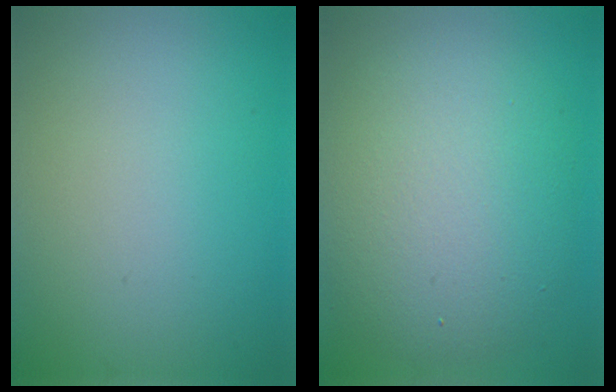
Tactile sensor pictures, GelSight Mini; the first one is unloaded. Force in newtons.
{"total": 8.1, "press": 8.1, "slide": 0.5}